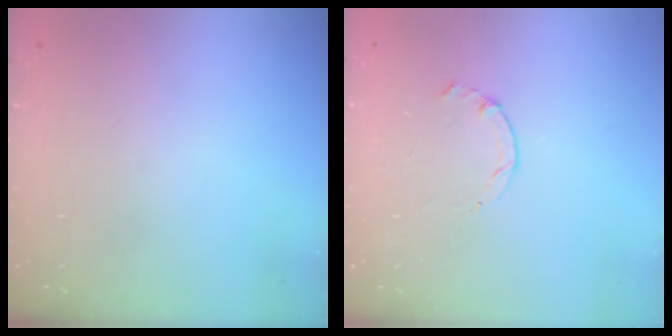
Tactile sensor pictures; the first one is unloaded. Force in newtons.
{"total": 1.3, "press": 1.2, "slide": 0.4}